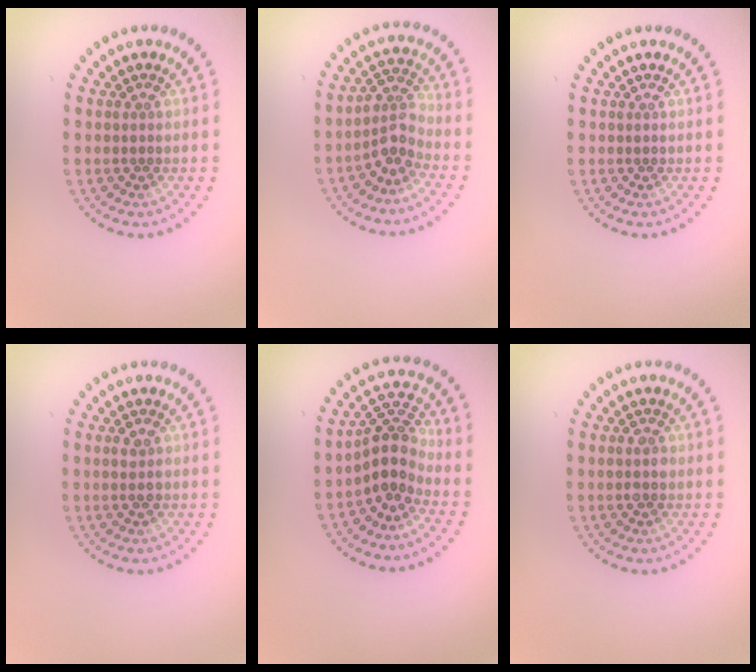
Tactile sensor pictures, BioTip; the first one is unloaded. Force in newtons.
{"total": 2.8, "press": 2.2, "slide": 1.7}
{"total": 0.0}
{"total": 1.5, "press": 1.5, "slide": 0.1}
{"total": 3.7, "press": 2.8, "slide": 2.3}
{"total": 1.4, "press": 1.4, "slide": 0.2}